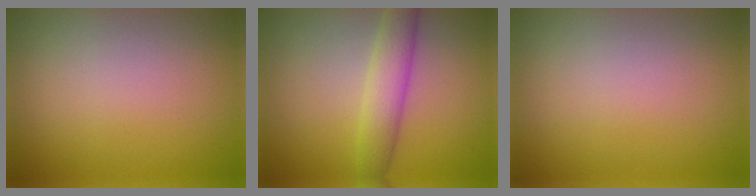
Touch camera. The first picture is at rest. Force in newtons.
{"total": 3.8, "press": 3.8, "slide": 0.1}
{"total": 0.0}